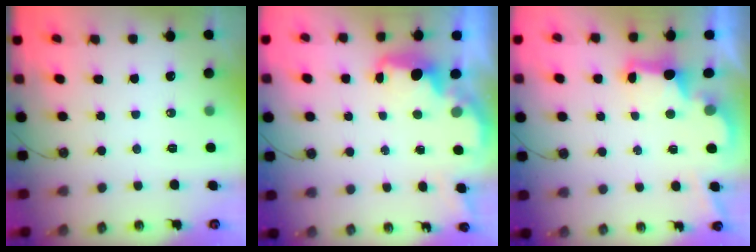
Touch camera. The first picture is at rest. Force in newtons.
{"total": 2.7, "press": 2.7, "slide": 0.5}
{"total": 2.8, "press": 2.7, "slide": 0.9}